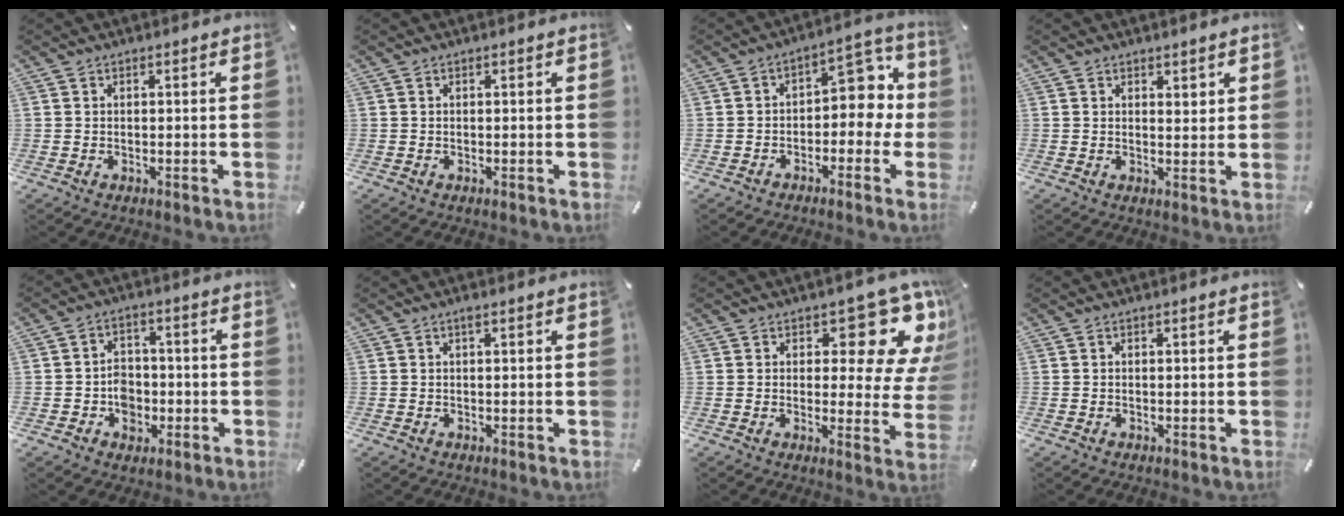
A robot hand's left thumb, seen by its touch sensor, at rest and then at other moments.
{"total": 0.0}
{"total": 9.5, "force": [1.1, 6.2, 7.1], "torque": [-0.083, -0.006, 0.017]}
{"total": 2.1, "force": [1.7, 1.3, 0.4], "torque": [0.008, -0.010, 0.029]}
{"total": 6.1, "force": [-1.7, 5.3, 2.5], "torque": [-0.029, 0.009, -0.029]}
{"total": 0.9, "force": [0.3, 0.1, 0.9], "torque": [-0.017, 0.001, 0.006]}
{"total": 13.8, "force": [8.6, 5.8, 9.1], "torque": [-0.098, -0.076, 0.143]}
{"total": 0.0}